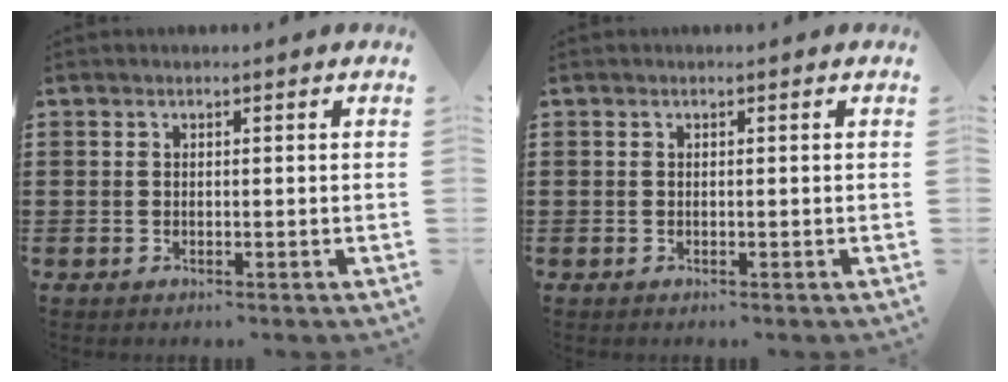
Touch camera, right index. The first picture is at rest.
{"total": 0.0}